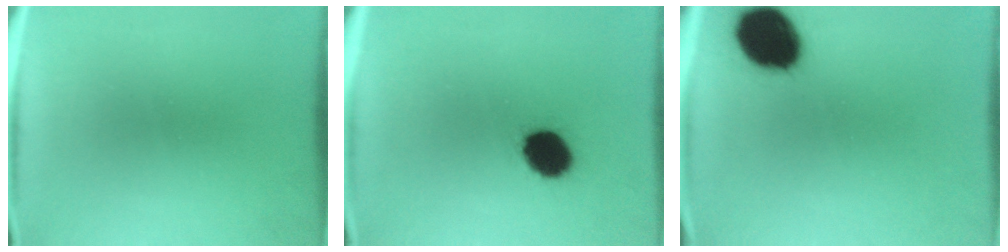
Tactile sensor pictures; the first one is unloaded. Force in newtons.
{"total": 10.2}
{"total": 16.1}